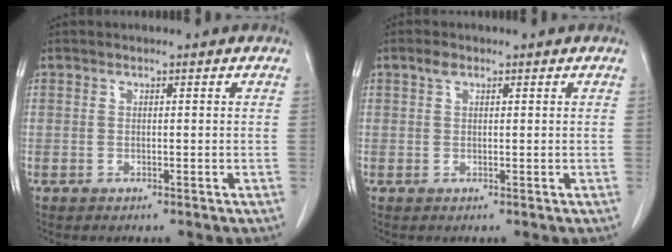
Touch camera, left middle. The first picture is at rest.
{"total": 1.3, "force": [0.8, 0.7, 0.8], "torque": [-0.017, 0.008, 0.014]}